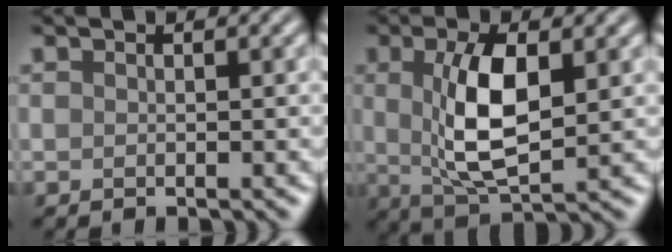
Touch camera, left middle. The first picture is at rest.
{"total": 6.9, "force": [0.9, 2.9, 6.2], "torque": [-0.128, -0.002, 0.021]}